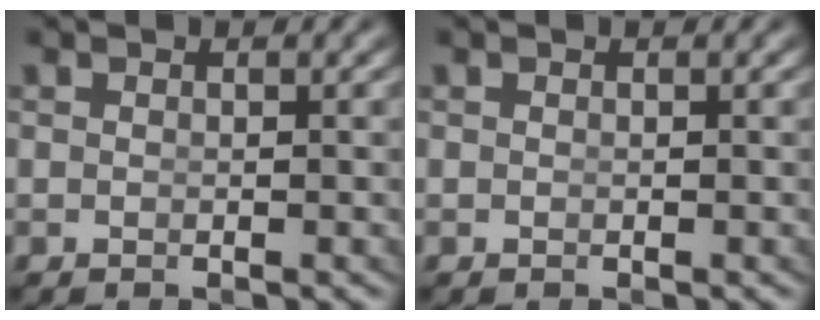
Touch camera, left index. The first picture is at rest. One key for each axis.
{"total": 0.0}